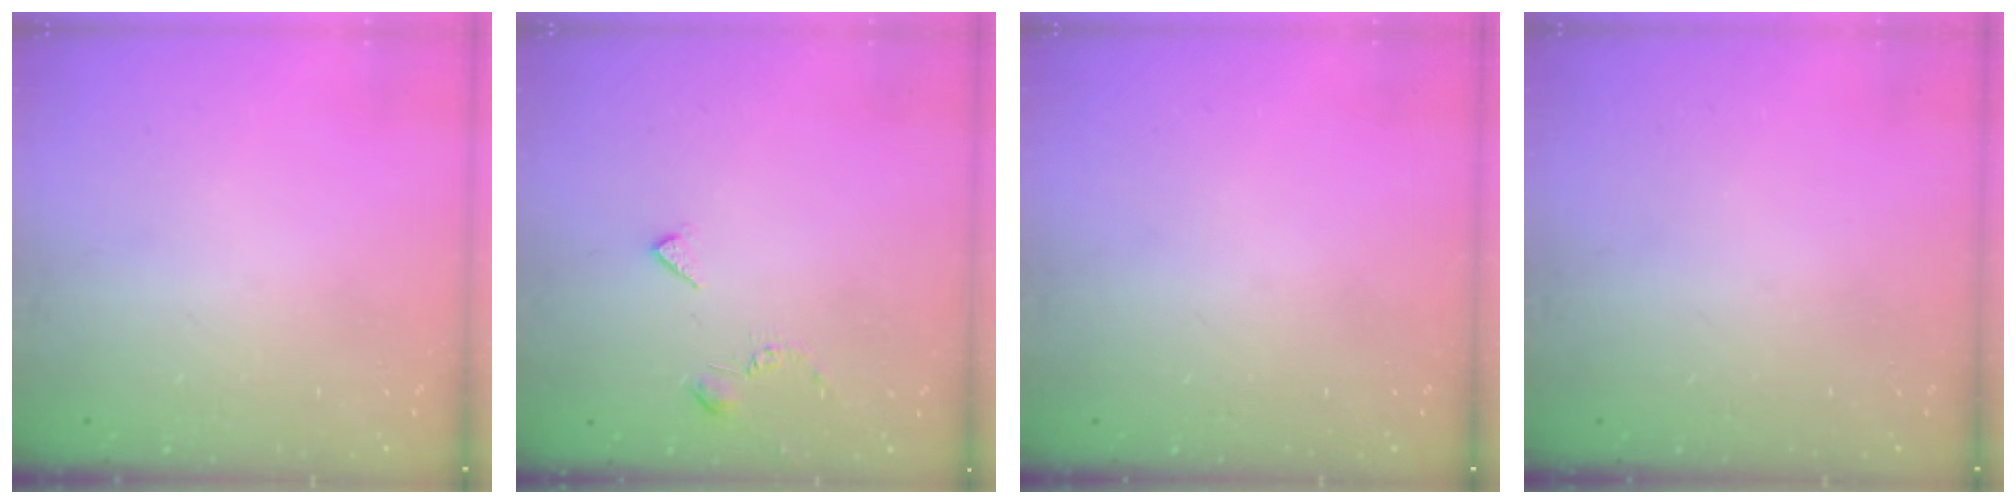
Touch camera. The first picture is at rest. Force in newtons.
{"total": 3.0, "press": 2.9, "slide": 0.7}
{"total": 0.0}
{"total": 0.0}